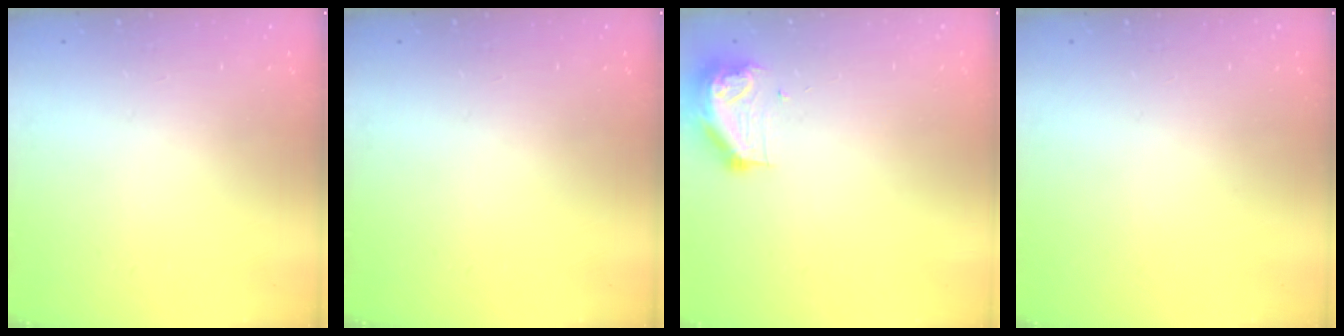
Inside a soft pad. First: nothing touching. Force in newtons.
{"total": 0.0}
{"total": 9.8, "press": 9.8, "slide": 0.5}
{"total": 12.1, "press": 3.1, "slide": 11.7}